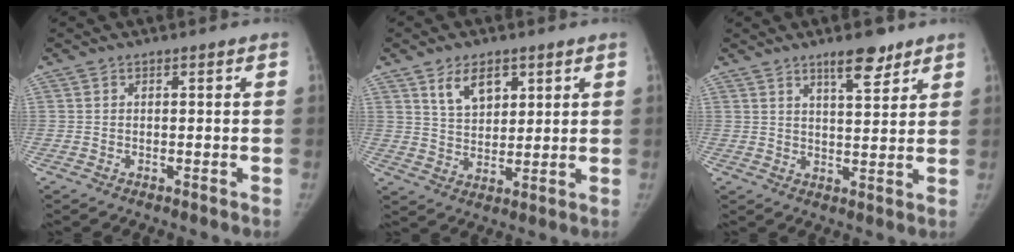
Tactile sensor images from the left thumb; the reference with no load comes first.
{"total": 7.3, "force": [4.0, 4.4, 4.4], "torque": [-0.054, -0.026, 0.077]}
{"total": 6.7, "force": [4.7, 2.0, 4.3], "torque": [-0.049, -0.032, 0.073]}